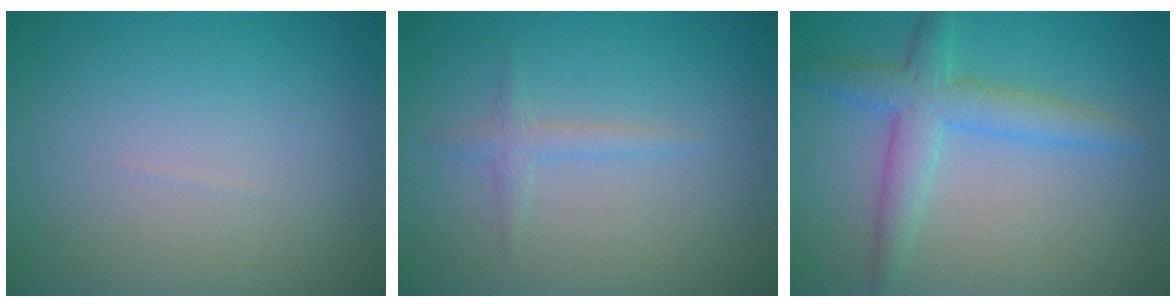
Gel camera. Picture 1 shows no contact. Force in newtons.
{"total": 1.3, "press": 1.2, "slide": 0.0}
{"total": 4.2, "press": 4.2, "slide": 0.2}